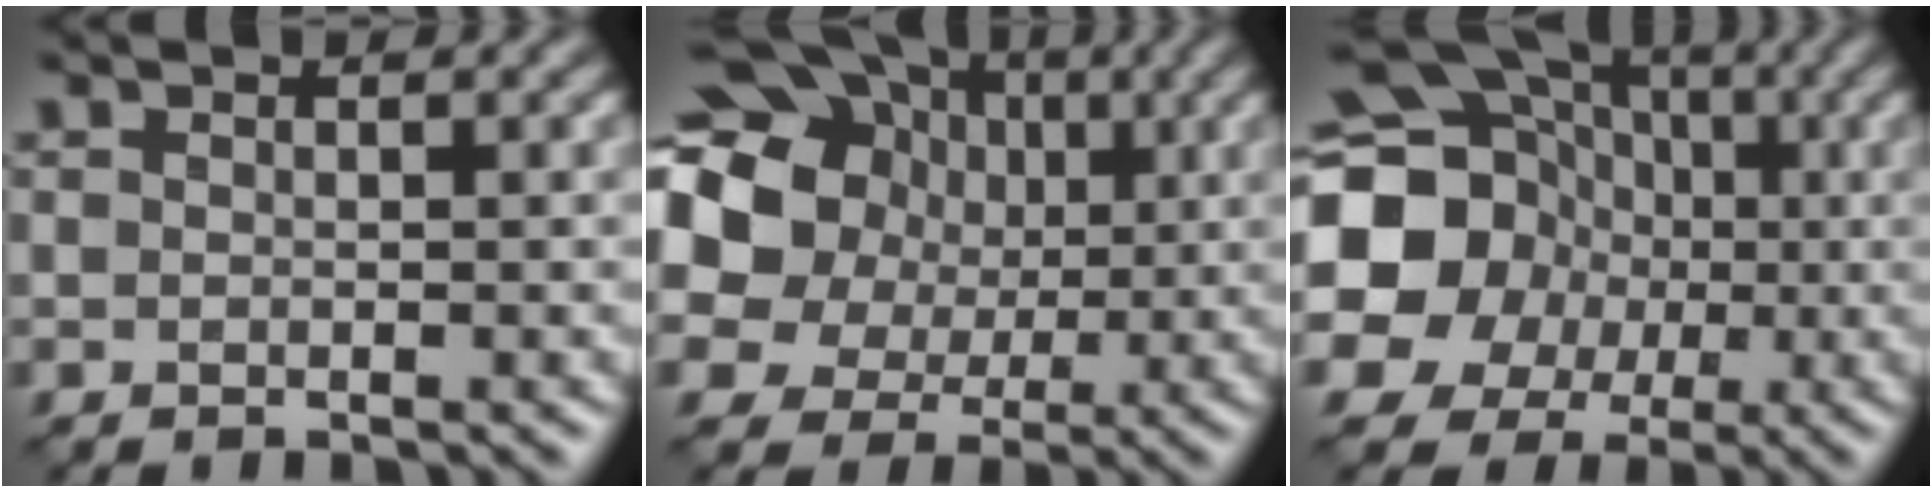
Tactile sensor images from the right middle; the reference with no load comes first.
{"total": 20.0, "force": [5.9, 17.0, 8.6], "torque": [-0.200, 0.030, 0.070]}
{"total": 21.2, "force": [0.1, 20.1, 6.5], "torque": [-0.185, 0.012, -0.049]}